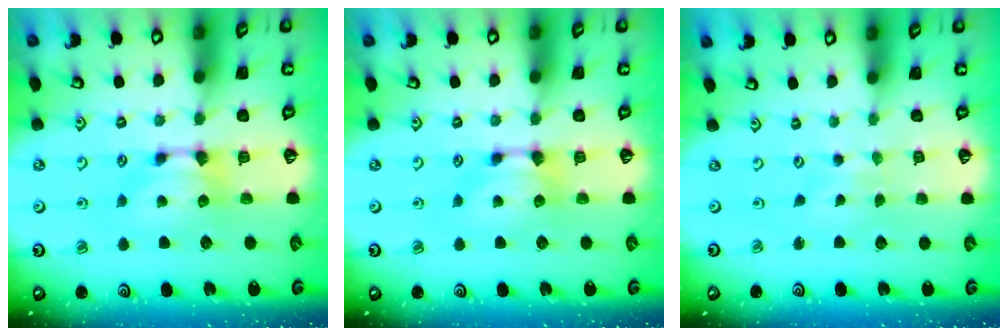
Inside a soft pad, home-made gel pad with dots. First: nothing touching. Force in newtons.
{"total": 0.0}
{"total": 2.7, "press": 2.6, "slide": 0.4}